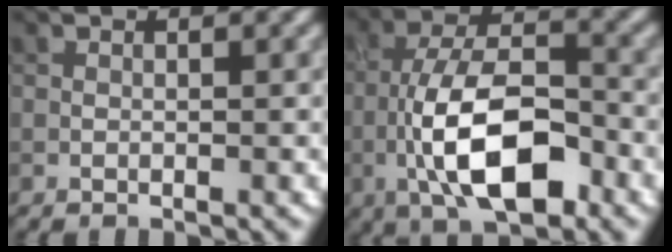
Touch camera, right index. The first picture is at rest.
{"total": 9.5, "force": [-3.4, 4.0, 8.0], "torque": [-0.145, 0.007, -0.066]}